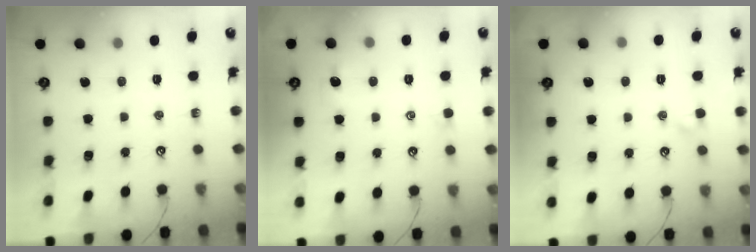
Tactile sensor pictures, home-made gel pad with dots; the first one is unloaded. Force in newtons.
{"total": 0.9, "press": 0.7, "slide": 0.6}
{"total": 1.3, "press": 1.2, "slide": 0.4}